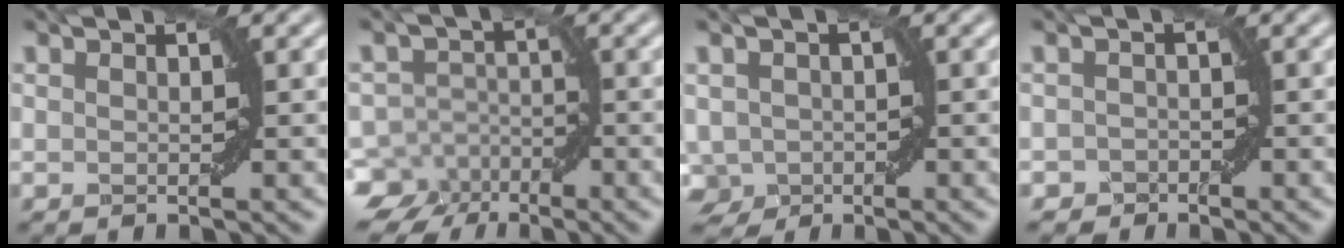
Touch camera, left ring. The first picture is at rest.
{"total": 7.7, "force": [-4.7, 5.9, 1.5], "torque": [-0.006, -0.010, -0.096]}
{"total": 3.3, "force": [-1.3, 2.6, 1.6], "torque": [-0.029, -0.008, -0.026]}
{"total": 1.2, "force": [-0.9, 0.9, -0.2], "torque": [0.013, 0.003, -0.015]}